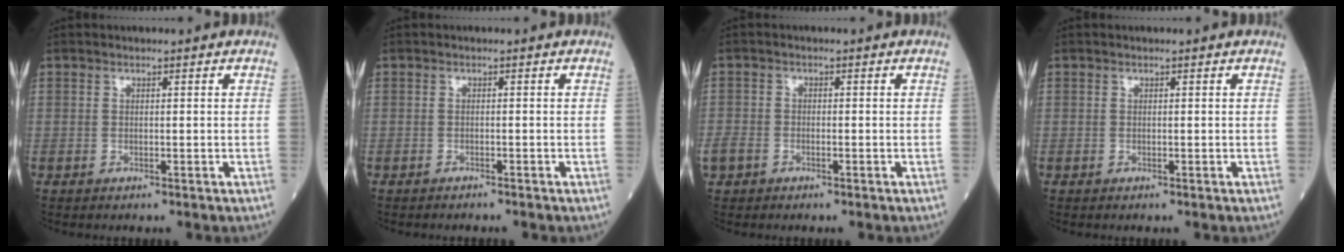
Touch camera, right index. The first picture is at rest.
{"total": 1.4, "force": [-1.3, 0.0, 0.3], "torque": [-0.006, -0.002, -0.016]}
{"total": 3.1, "force": [-1.8, 2.0, 1.5], "torque": [-0.036, 0.001, -0.033]}
{"total": 0.0}